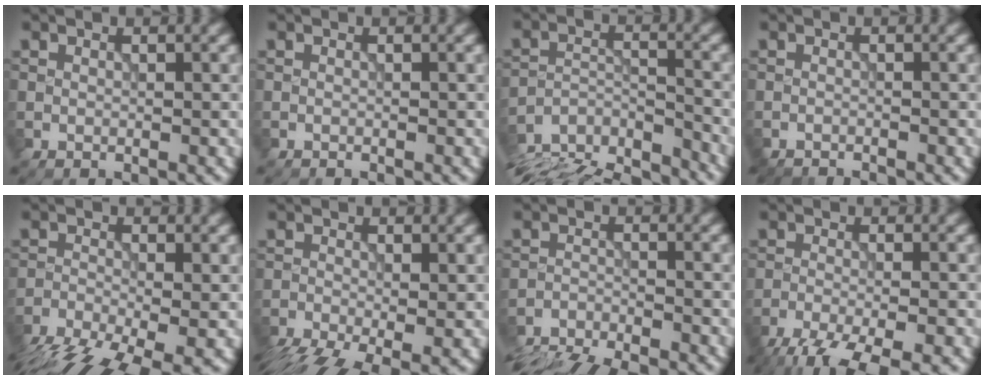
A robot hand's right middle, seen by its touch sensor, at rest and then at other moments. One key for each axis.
{"total": 0.5, "fx": -0.5, "fy": 0.0, "fz": 0.0, "tx": 0.004, "ty": -0.003, "tz": -0.010}
{"total": 11.9, "fx": -11.2, "fy": 3.0, "fz": 2.8, "tx": -0.047, "ty": -0.015, "tz": -0.159}
{"total": 2.1, "fx": -2.1, "fy": 0.2, "fz": 0.3, "tx": 0.000, "ty": -0.009, "tz": -0.036}
{"total": 9.4, "fx": -7.0, "fy": 2.9, "fz": 5.6, "tx": -0.122, "ty": -0.043, "tz": -0.117}
{"total": 6.7, "fx": -4.3, "fy": 2.2, "fz": 4.8, "tx": -0.094, "ty": -0.030, "tz": -0.076}
{"total": 10.4, "fx": -9.9, "fy": 2.1, "fz": 2.3, "tx": -0.036, "ty": -0.022, "tz": -0.152}
{"total": 8.1, "fx": -6.2, "fy": 1.8, "fz": 4.9, "tx": -0.084, "ty": -0.033, "tz": -0.104}